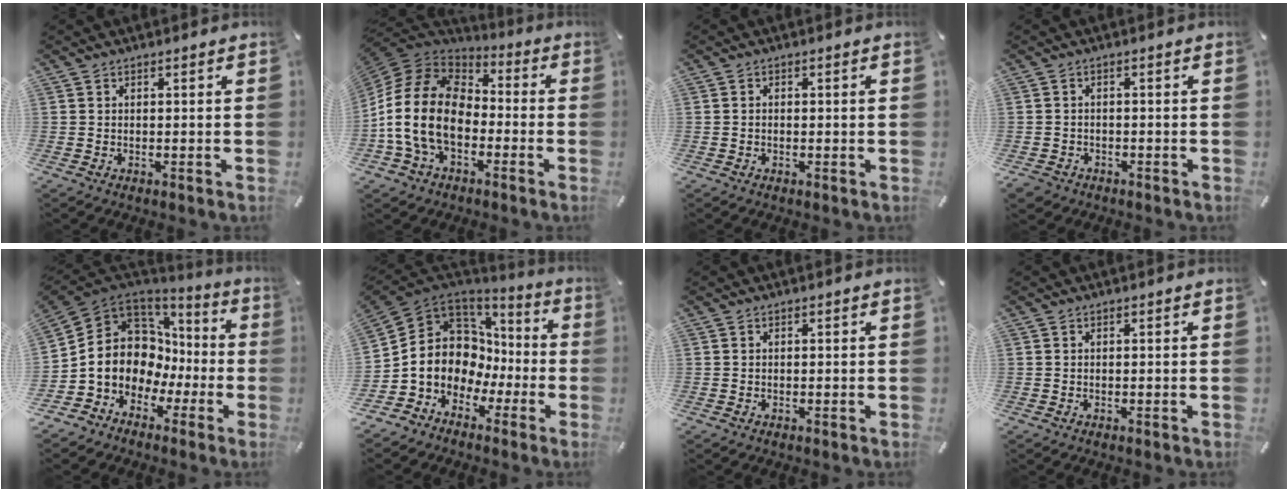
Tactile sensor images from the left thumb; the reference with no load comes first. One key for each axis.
{"total": 17.1, "fx": -4.5, "fy": 12.1, "fz": 11.3, "tx": -0.248, "ty": 0.028, "tz": -0.085}
{"total": 1.0, "fx": -0.1, "fy": 0.5, "fz": 0.9, "tx": -0.016, "ty": 0.002, "tz": -0.004}
{"total": 2.6, "fx": -1.7, "fy": 1.9, "fz": 0.7, "tx": -0.017, "ty": 0.006, "tz": -0.037}
{"total": 11.1, "fx": -0.5, "fy": 10.2, "fz": 4.3, "tx": -0.106, "ty": -0.032, "tz": -0.007}
{"total": 10.5, "fx": -1.0, "fy": 9.9, "fz": 3.3, "tx": -0.087, "ty": -0.034, "tz": -0.017}
{"total": 0.0}
{"total": 0.0}